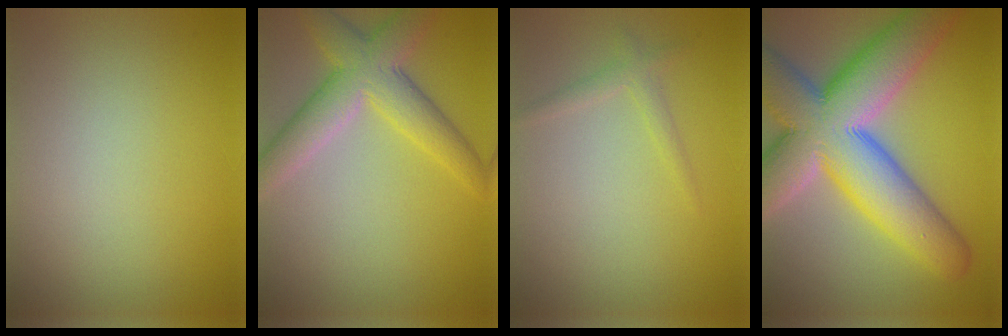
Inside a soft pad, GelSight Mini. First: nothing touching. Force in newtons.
{"total": 5.9, "press": 5.9, "slide": 0.3}
{"total": 1.2, "press": 1.2, "slide": 0.0}
{"total": 14.4, "press": 14.3, "slide": 1.3}